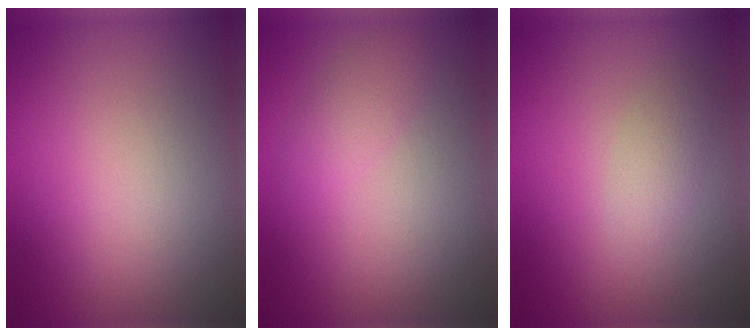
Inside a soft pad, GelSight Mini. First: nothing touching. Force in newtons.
{"total": 1.6, "press": 1.6, "slide": 0.0}
{"total": 1.3, "press": 1.3, "slide": 0.0}